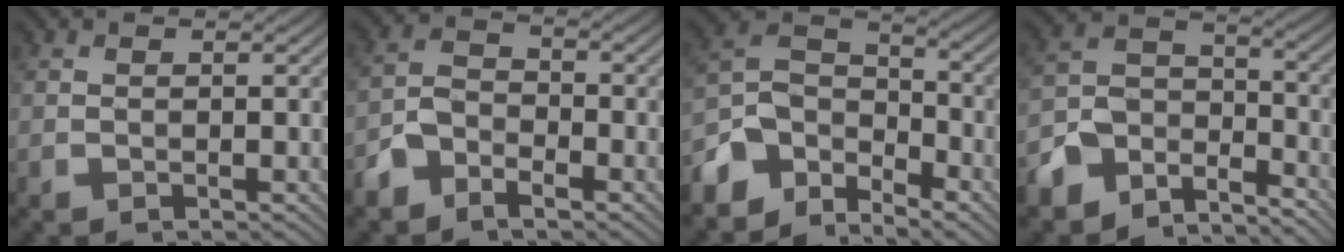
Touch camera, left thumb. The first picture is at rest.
{"total": 4.4, "force": [-3.2, 2.3, 2.1], "torque": [-0.042, 0.000, -0.075]}
{"total": 7.9, "force": [-6.1, 4.1, 3.0], "torque": [-0.052, -0.001, -0.139]}
{"total": 9.8, "force": [-7.7, 5.0, 3.5], "torque": [-0.071, -0.011, -0.158]}